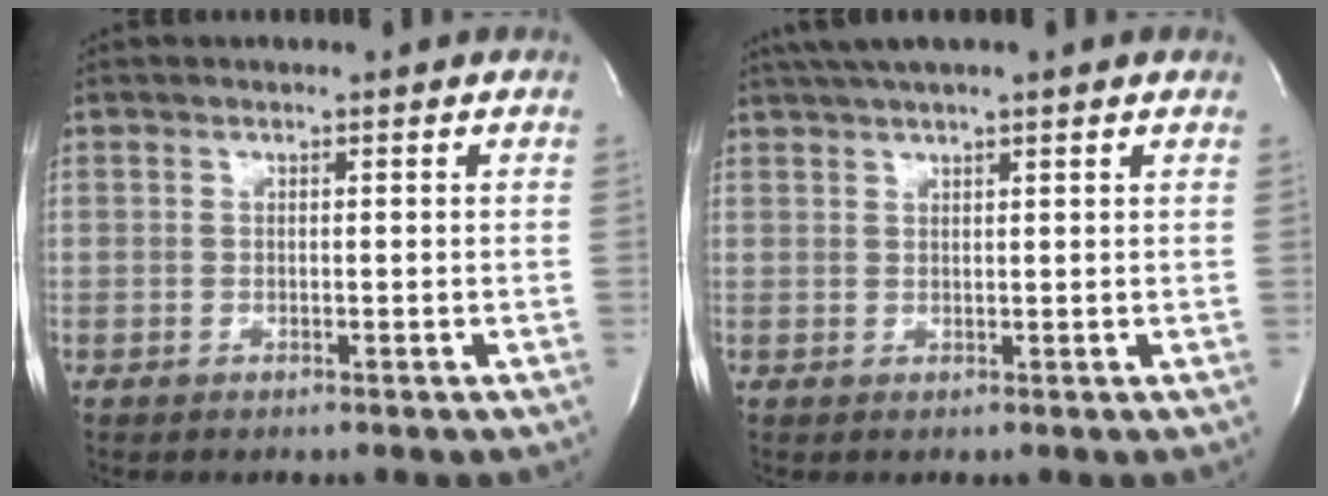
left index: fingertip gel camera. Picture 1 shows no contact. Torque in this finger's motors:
{"motor_torque": [1.06, -1.09, 0.51, 0.12]}